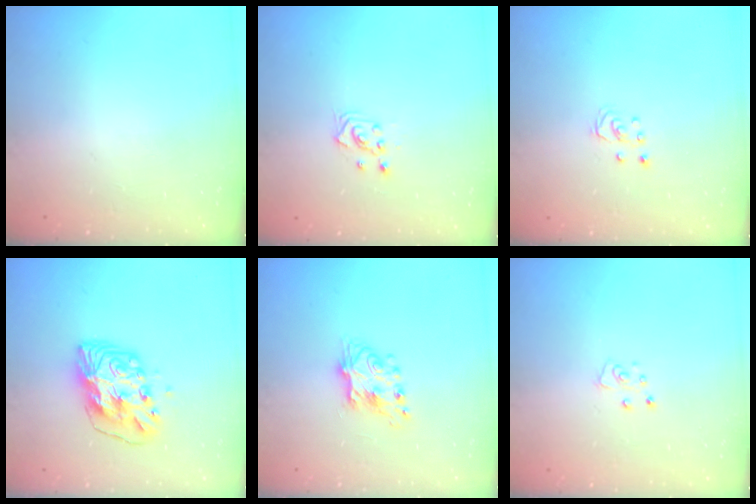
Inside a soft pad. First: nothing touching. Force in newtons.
{"total": 2.3, "press": 2.3, "slide": 0.3}
{"total": 2.5, "press": 2.5, "slide": 0.2}
{"total": 10.1, "press": 10.0, "slide": 1.2}
{"total": 7.6, "press": 7.6, "slide": 0.7}
{"total": 4.8, "press": 4.8, "slide": 0.2}